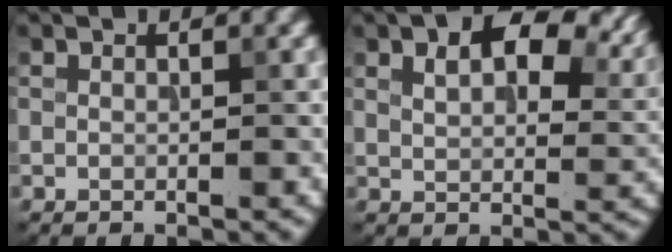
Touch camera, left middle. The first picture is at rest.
{"total": 9.6, "force": [4.7, 4.8, 6.8], "torque": [-0.105, 0.008, 0.080]}